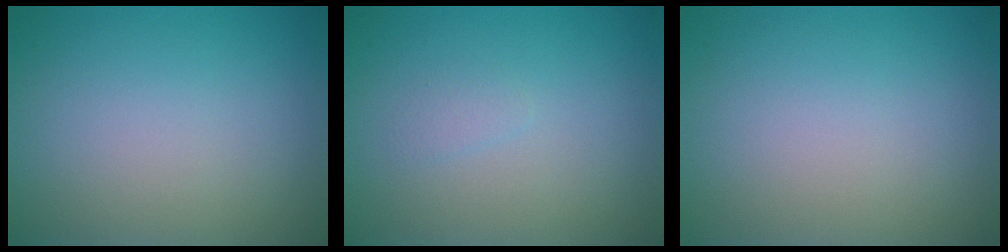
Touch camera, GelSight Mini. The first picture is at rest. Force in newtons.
{"total": 0.7, "press": 0.7, "slide": 0.0}
{"total": 0.0}